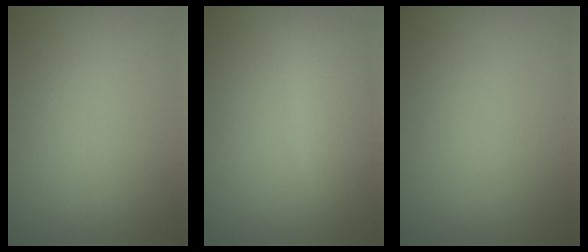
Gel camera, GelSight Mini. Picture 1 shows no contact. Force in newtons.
{"total": 4.3, "press": 4.3, "slide": 0.1}
{"total": 0.0}